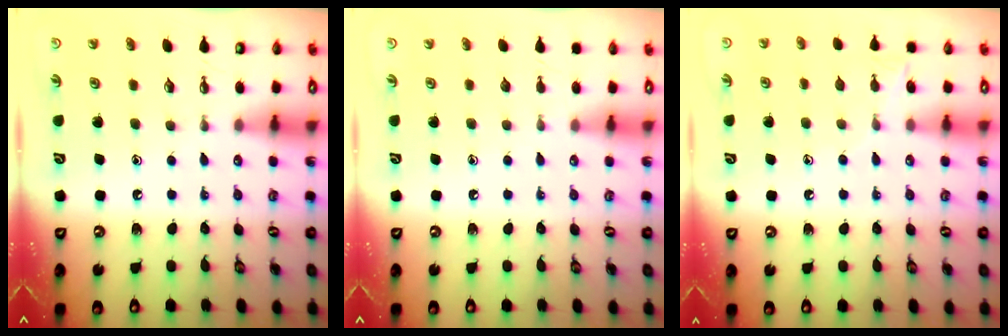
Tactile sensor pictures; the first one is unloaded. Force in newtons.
{"total": 0.0}
{"total": 6.0, "press": 6.0, "slide": 0.6}